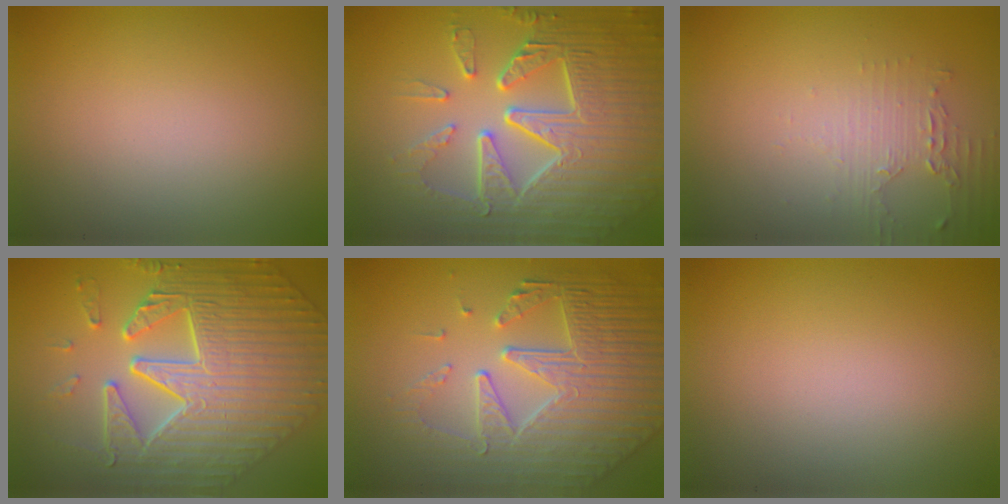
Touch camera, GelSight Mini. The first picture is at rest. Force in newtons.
{"total": 9.6, "press": 6.5, "slide": 7.0}
{"total": 1.7, "press": 1.7, "slide": 0.3}
{"total": 10.4, "press": 7.4, "slide": 7.3}
{"total": 7.7, "press": 6.0, "slide": 4.8}
{"total": 0.0}